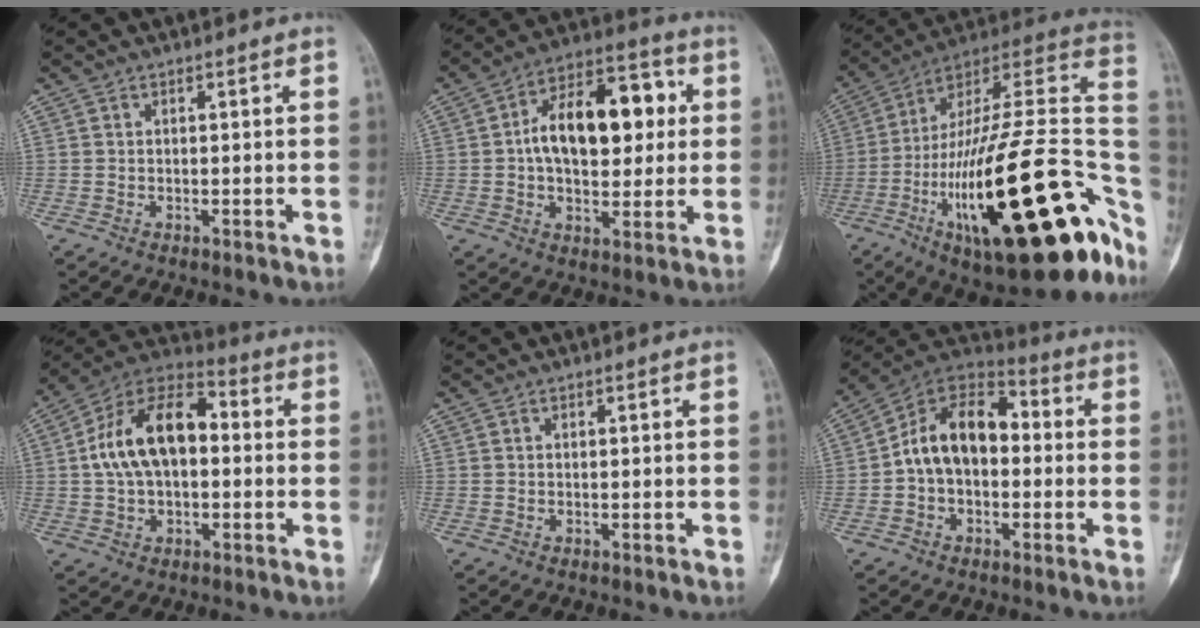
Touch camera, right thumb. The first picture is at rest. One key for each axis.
{"total": 17.8, "fx": 2.3, "fy": 10.2, "fz": 14.4, "tx": -0.194, "ty": 0.025, "tz": 0.031}
{"total": 38.9, "fx": -12.1, "fy": 12.7, "fz": 34.7, "tx": -0.461, "ty": 0.055, "tz": -0.190}
{"total": 16.3, "fx": 1.2, "fy": 9.7, "fz": 13.1, "tx": -0.221, "ty": 0.040, "tz": 0.011}
{"total": 0.0}
{"total": 14.0, "fx": -0.2, "fy": 9.3, "fz": 10.4, "tx": -0.151, "ty": 0.045, "tz": -0.020}